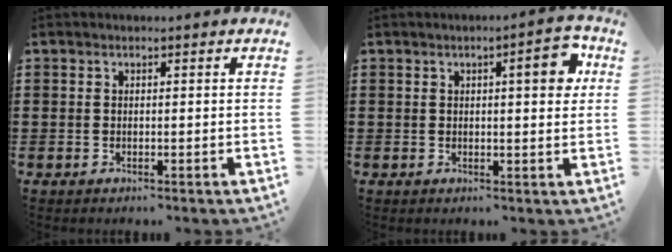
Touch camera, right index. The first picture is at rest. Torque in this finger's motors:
{"motor_torque": [0.64, 0.04, 0.19, 0.05]}